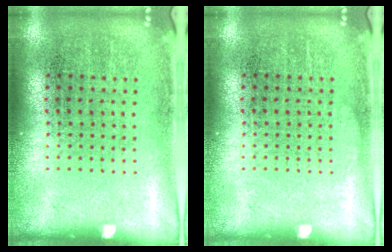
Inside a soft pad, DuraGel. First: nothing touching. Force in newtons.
{"total": 0.5, "press": 0.5, "slide": 0.1}